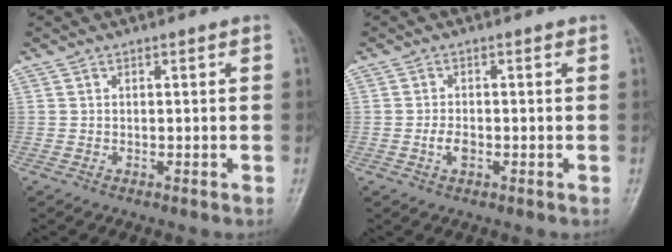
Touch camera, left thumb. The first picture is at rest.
{"total": 2.3, "force": [-0.6, 1.4, 1.8], "torque": [-0.032, 0.002, -0.012]}